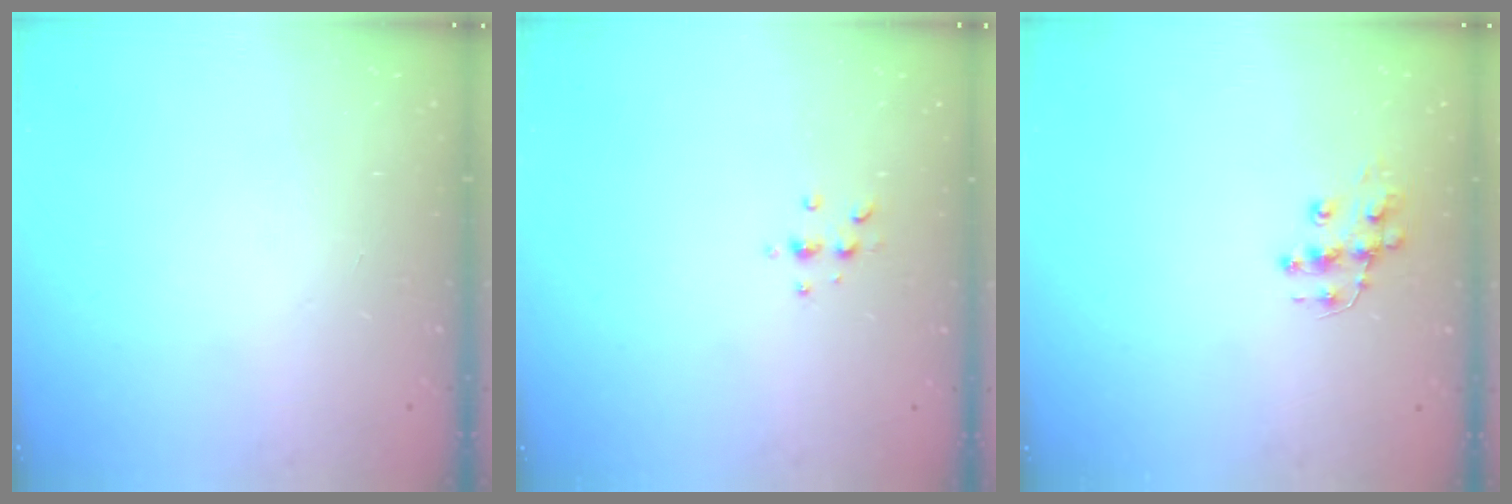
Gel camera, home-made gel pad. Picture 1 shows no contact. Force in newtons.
{"total": 3.9, "press": 3.9, "slide": 0.6}
{"total": 9.8, "press": 9.7, "slide": 0.5}